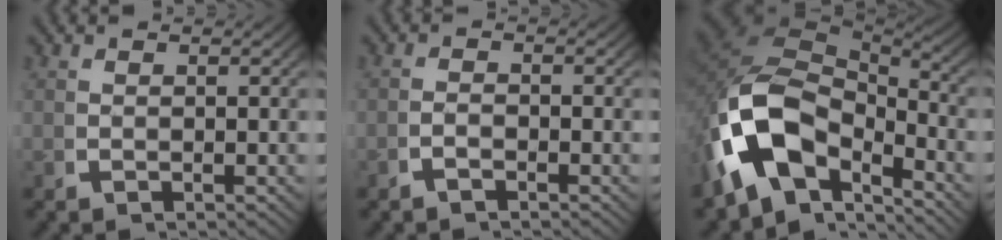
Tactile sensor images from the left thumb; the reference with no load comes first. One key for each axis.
{"total": 1.2, "fx": -1.1, "fy": 0.3, "fz": 0.4, "tx": -0.004, "ty": -0.001, "tz": -0.023}
{"total": 17.3, "fx": -1.6, "fy": 11.8, "fz": 12.5, "tx": -0.286, "ty": -0.049, "tz": -0.011}